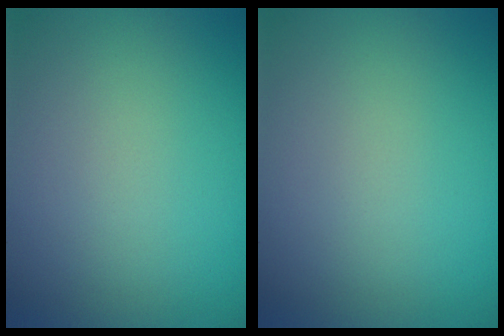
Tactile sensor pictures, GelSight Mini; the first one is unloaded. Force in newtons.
{"total": 0.0}